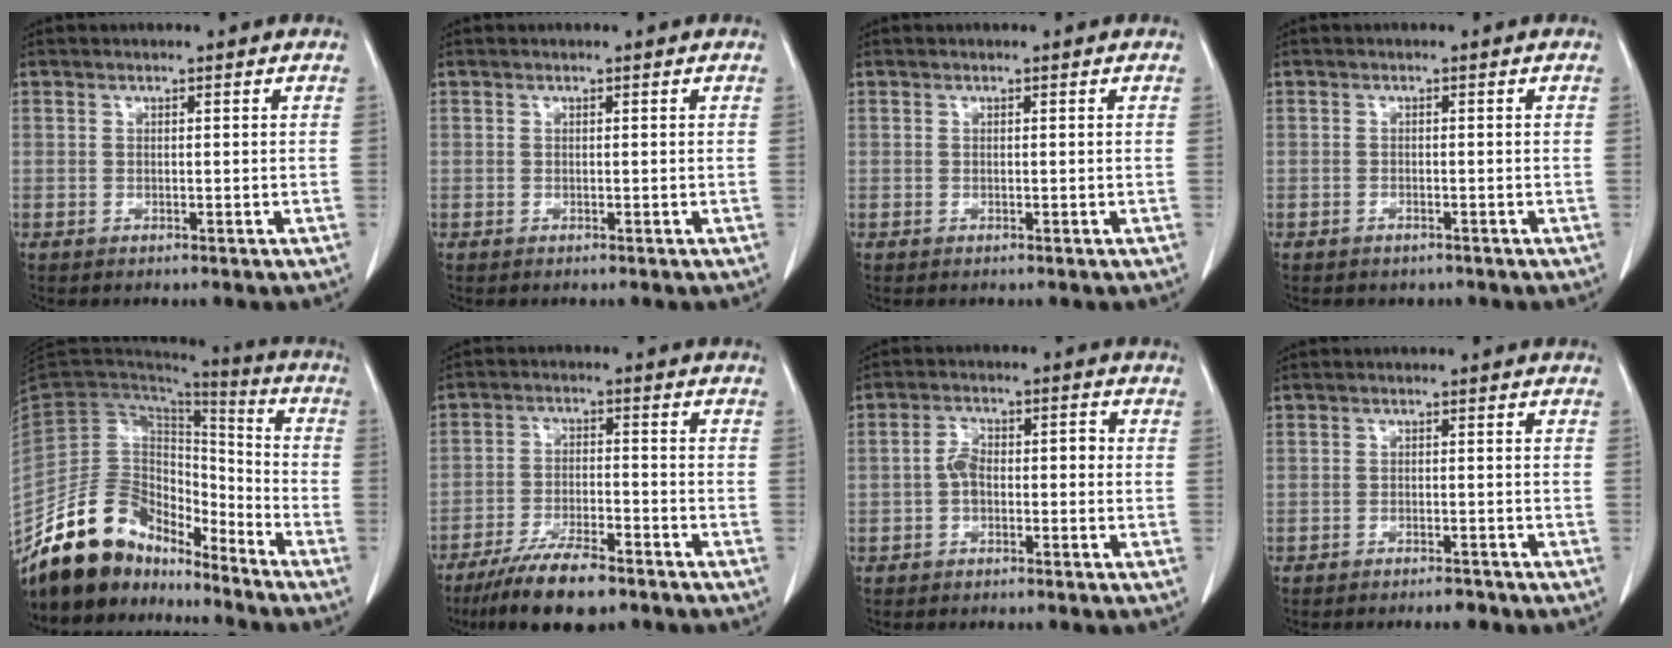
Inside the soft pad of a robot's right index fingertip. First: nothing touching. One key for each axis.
{"total": 0.0}
{"total": 0.0}
{"total": 1.2, "fx": -0.9, "fy": 0.8, "fz": 0.1, "tx": -0.008, "ty": 0.000, "tz": -0.009}
{"total": 16.7, "fx": -13.7, "fy": 7.5, "fz": 6.0, "tx": -0.103, "ty": 0.052, "tz": -0.245}
{"total": 10.1, "fx": -7.8, "fy": 2.4, "fz": 6.0, "tx": -0.106, "ty": -0.018, "tz": -0.136}
{"total": 4.4, "fx": -0.7, "fy": 2.5, "fz": 3.6, "tx": -0.066, "ty": 0.029, "tz": -0.013}
{"total": 2.3, "fx": -2.0, "fy": 0.6, "fz": 1.0, "tx": -0.017, "ty": -0.002, "tz": -0.024}